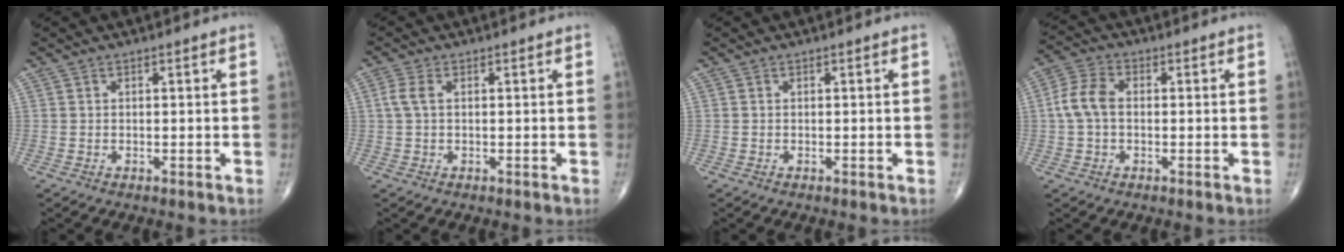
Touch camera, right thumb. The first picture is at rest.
{"total": 2.7, "force": [0.5, 1.4, 2.2], "torque": [-0.062, 0.009, 0.008]}
{"total": 0.0}
{"total": 6.4, "force": [0.0, 4.1, 4.9], "torque": [-0.105, 0.019, -0.009]}